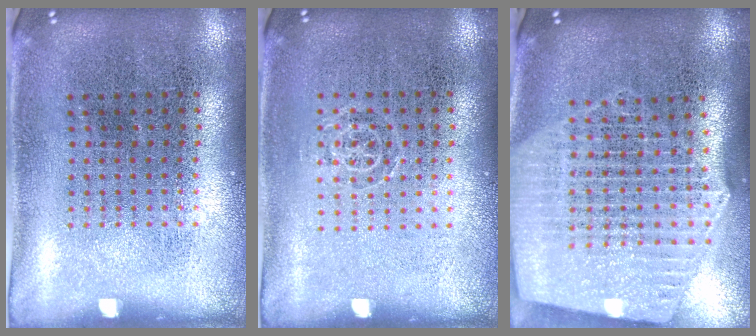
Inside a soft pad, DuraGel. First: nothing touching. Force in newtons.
{"total": 0.6, "press": 0.4, "slide": 0.4}
{"total": 2.8, "press": 2.4, "slide": 1.4}